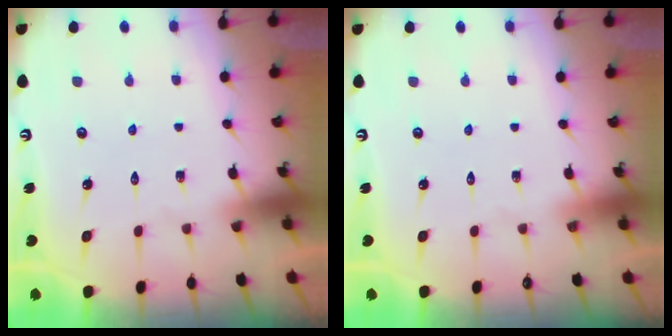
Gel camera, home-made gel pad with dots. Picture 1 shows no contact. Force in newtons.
{"total": 0.0}